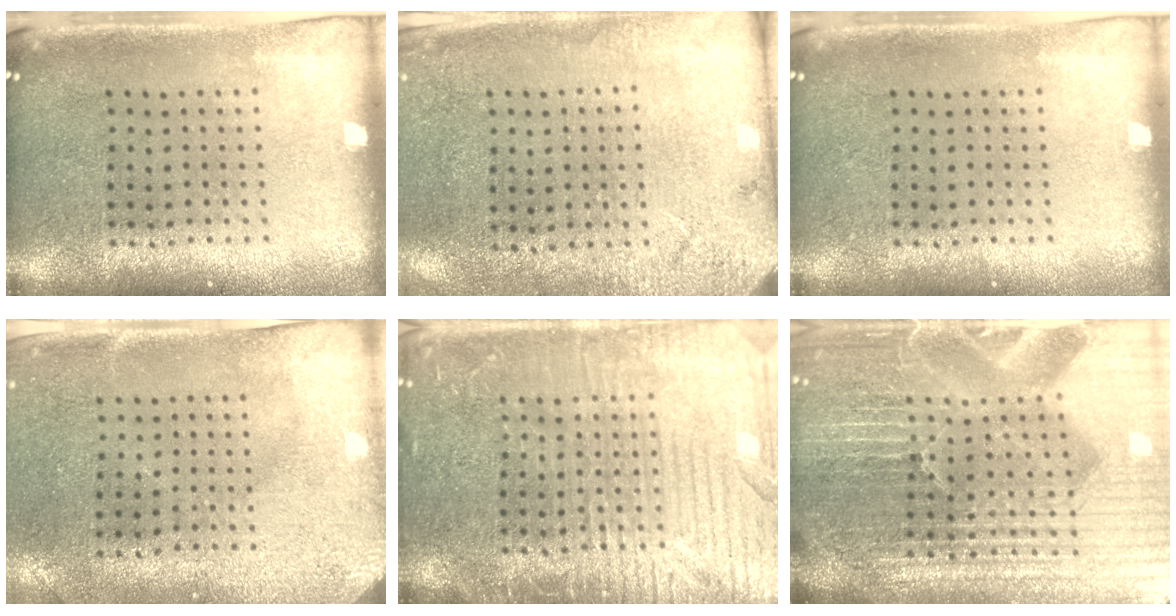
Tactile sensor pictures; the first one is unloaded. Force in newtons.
{"total": 2.6, "press": 2.3, "slide": 1.2}
{"total": 0.0}
{"total": 3.0, "press": 2.3, "slide": 1.9}
{"total": 6.2, "press": 6.1, "slide": 0.8}
{"total": 6.7, "press": 5.9, "slide": 3.3}